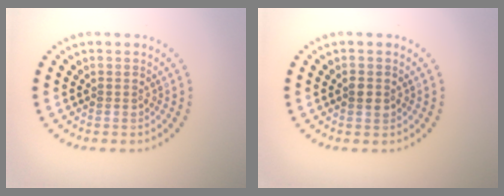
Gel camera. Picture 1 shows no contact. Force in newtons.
{"total": 1.5, "press": 1.5, "slide": 0.1}